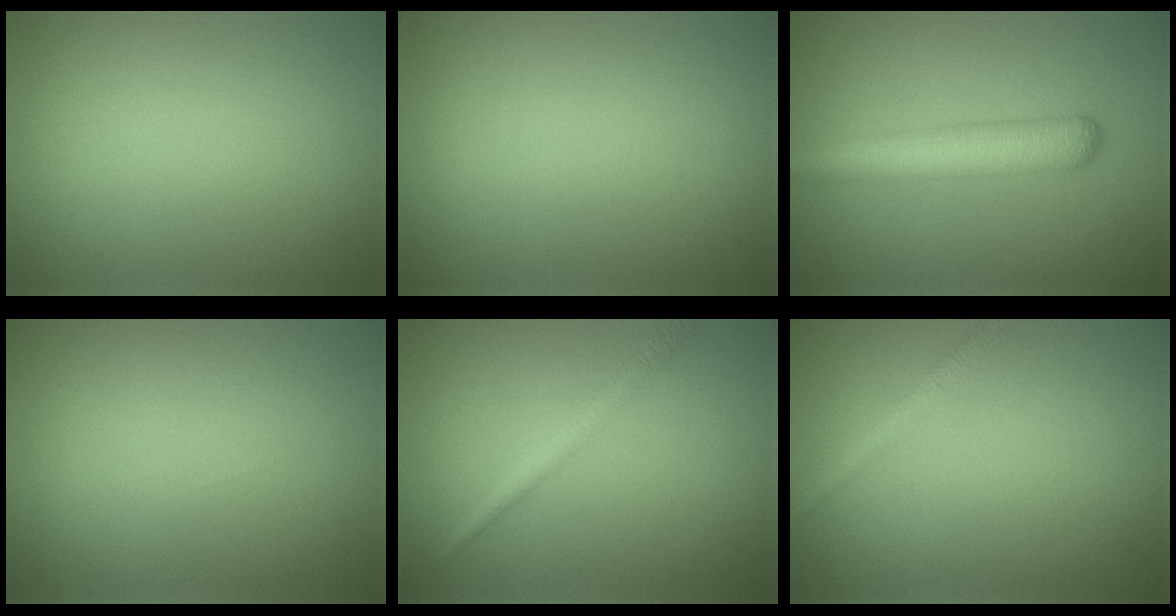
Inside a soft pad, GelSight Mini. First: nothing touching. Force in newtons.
{"total": 0.0}
{"total": 5.0, "press": 5.0, "slide": 0.1}
{"total": 0.0}
{"total": 1.9, "press": 1.9, "slide": 0.1}
{"total": 1.8, "press": 1.8, "slide": 0.0}